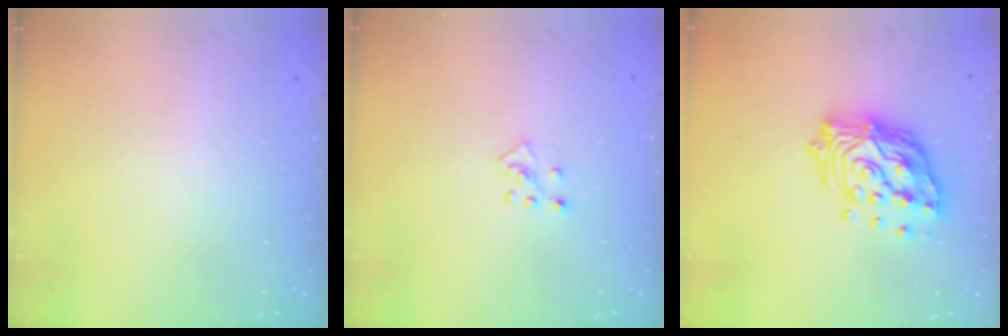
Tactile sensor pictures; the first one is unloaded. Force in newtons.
{"total": 2.3, "press": 2.3, "slide": 0.5}
{"total": 17.0, "press": 16.8, "slide": 2.2}